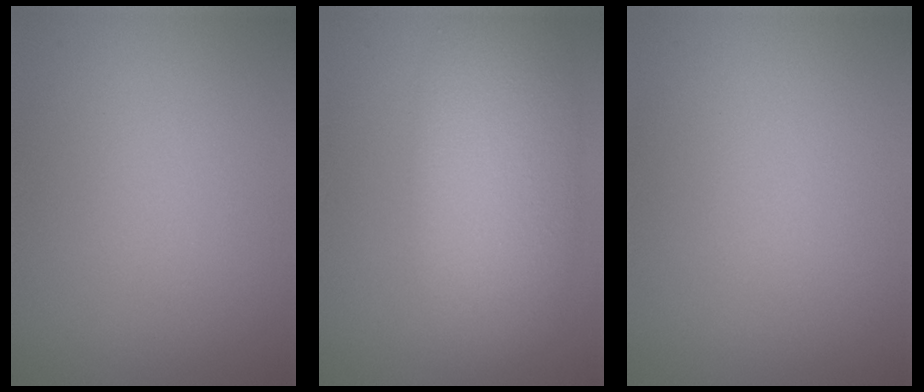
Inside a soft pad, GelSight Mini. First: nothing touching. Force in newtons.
{"total": 8.0, "press": 8.0, "slide": 0.5}
{"total": 0.0}